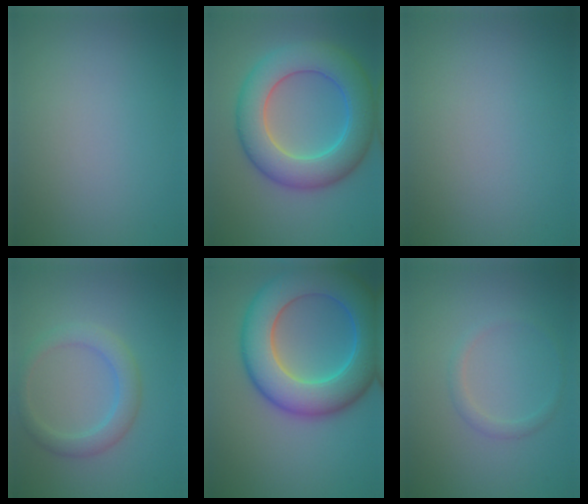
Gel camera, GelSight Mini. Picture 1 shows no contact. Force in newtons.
{"total": 8.7, "press": 8.7, "slide": 0.2}
{"total": 0.0}
{"total": 3.0, "press": 3.0, "slide": 0.0}
{"total": 11.0, "press": 11.0, "slide": 0.2}
{"total": 1.2, "press": 1.2, "slide": 0.1}